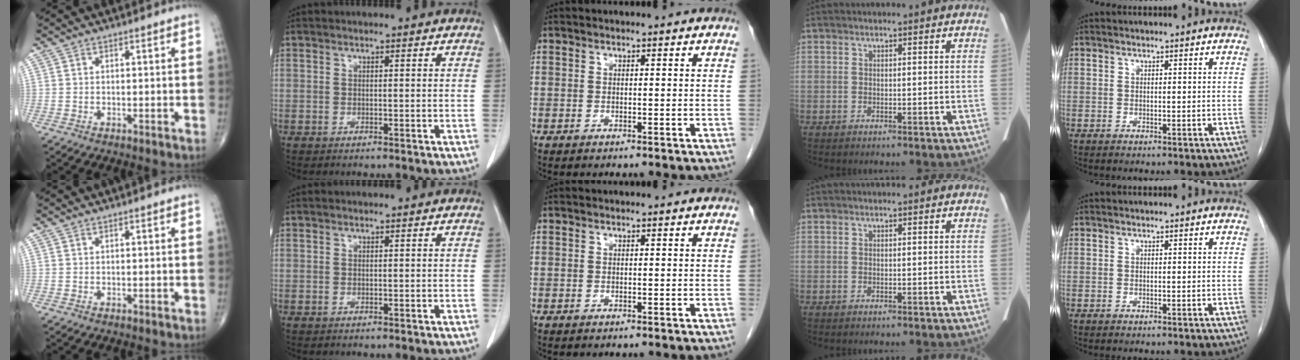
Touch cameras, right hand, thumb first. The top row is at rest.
{}